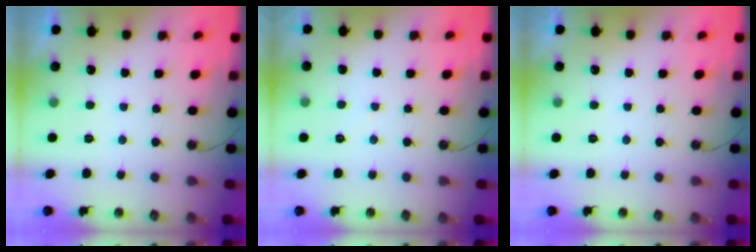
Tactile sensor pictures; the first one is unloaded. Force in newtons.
{"total": 2.4, "press": 2.4, "slide": 0.4}
{"total": 0.0}